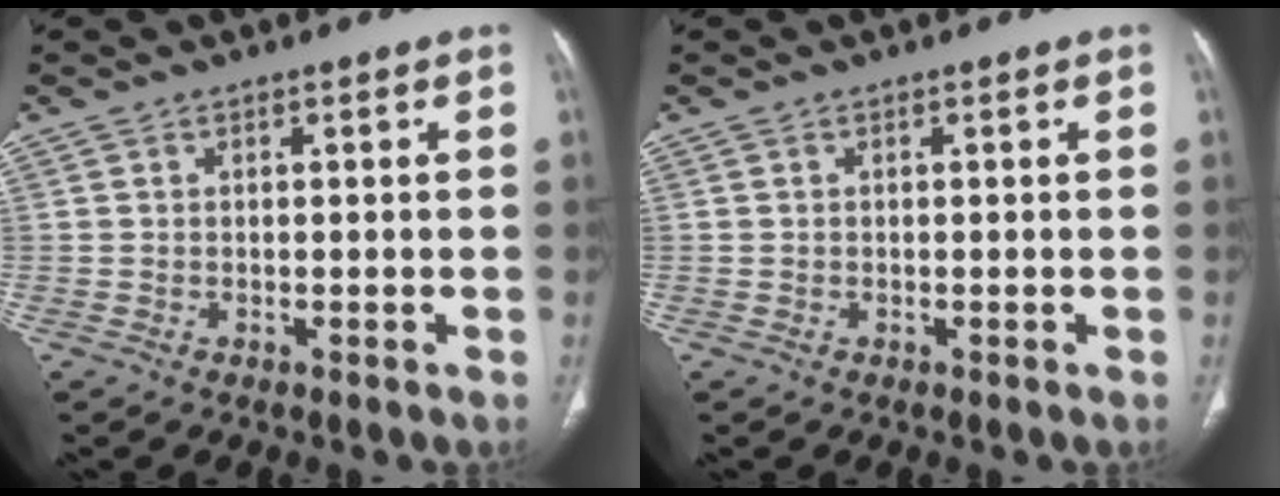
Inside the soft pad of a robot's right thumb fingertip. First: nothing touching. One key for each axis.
{"total": 0.0}